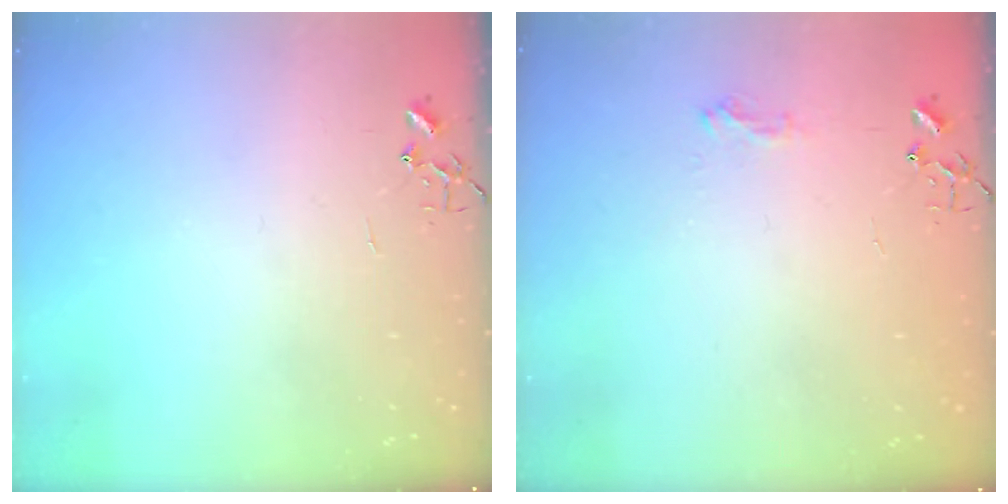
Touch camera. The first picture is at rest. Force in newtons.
{"total": 7.8, "press": 7.8, "slide": 0.7}